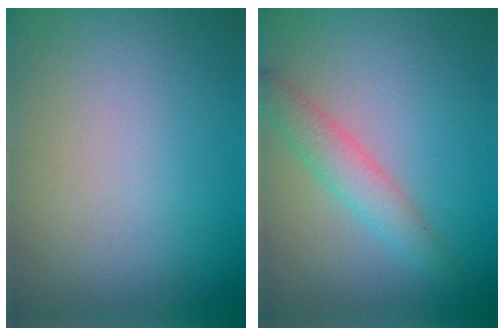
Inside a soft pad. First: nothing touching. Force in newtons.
{"total": 2.8, "press": 2.8, "slide": 0.1}